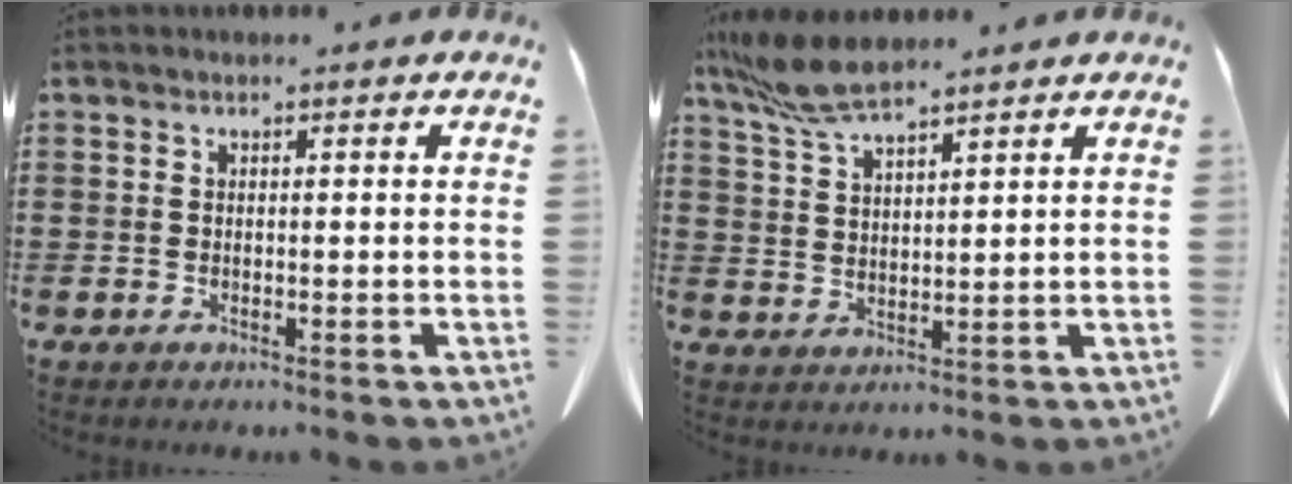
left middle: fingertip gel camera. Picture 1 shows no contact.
{"total": 7.2, "force": [5.7, 1.5, 4.2], "torque": [-0.104, -0.010, 0.106]}